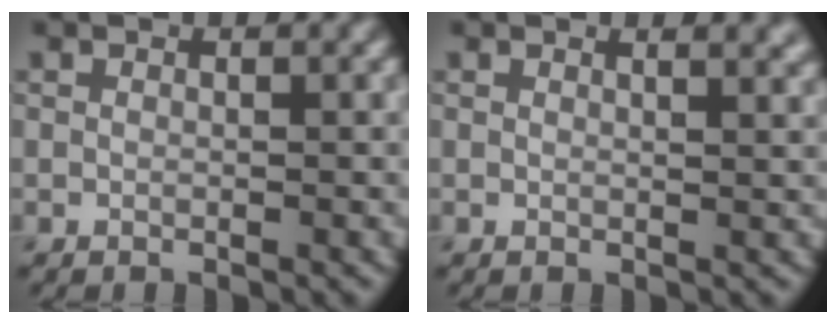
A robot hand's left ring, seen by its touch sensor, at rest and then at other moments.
{"total": 3.0, "force": [2.1, 1.2, 1.6], "torque": [-0.002, 0.013, 0.012]}